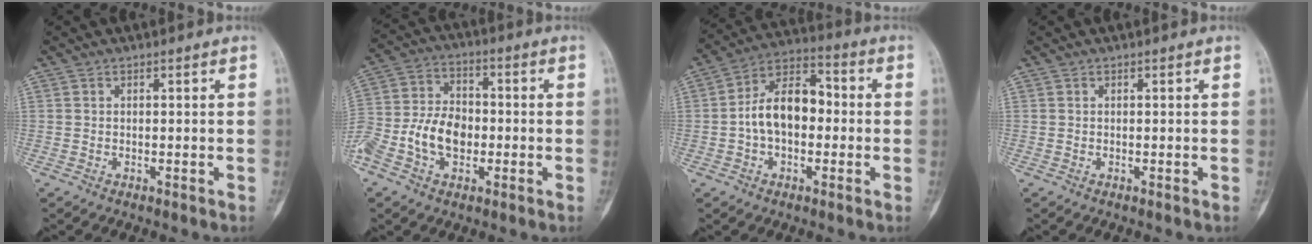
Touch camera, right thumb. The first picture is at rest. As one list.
[{"total": 13.3, "force": [-3.7, 9.1, 9.0], "torque": [-0.163, 0.031, -0.076]}, {"total": 12.5, "force": [-1.0, 8.0, 9.5], "torque": [-0.142, 0.042, -0.029]}, {"total": 0.0}]